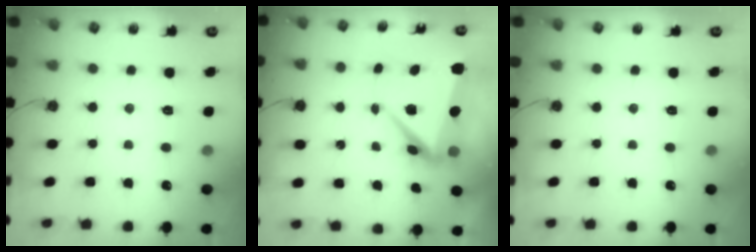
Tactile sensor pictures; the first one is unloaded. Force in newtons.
{"total": 9.0, "press": 8.8, "slide": 2.0}
{"total": 0.0}